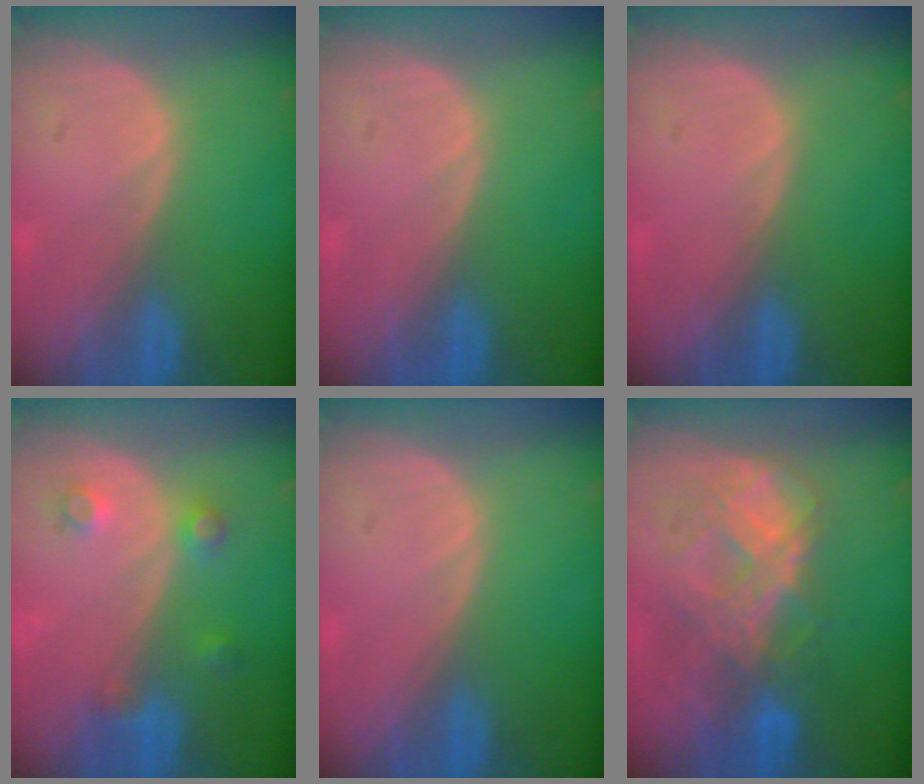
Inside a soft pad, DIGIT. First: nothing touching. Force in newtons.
{"total": 0.0}
{"total": 0.0}
{"total": 3.7, "press": 3.4, "slide": 1.4}
{"total": 0.0}
{"total": 8.3, "press": 7.4, "slide": 3.7}